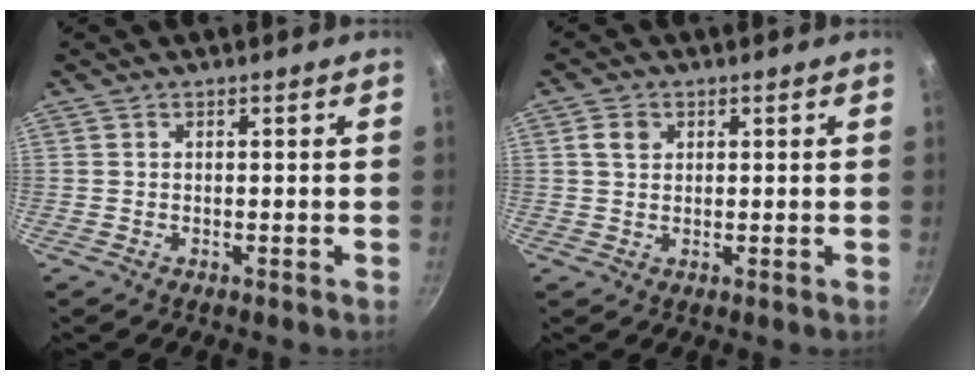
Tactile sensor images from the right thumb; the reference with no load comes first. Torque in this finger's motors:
{"motor_torque": [0.25, 0.10, 0.64, 0.10, 0.16]}